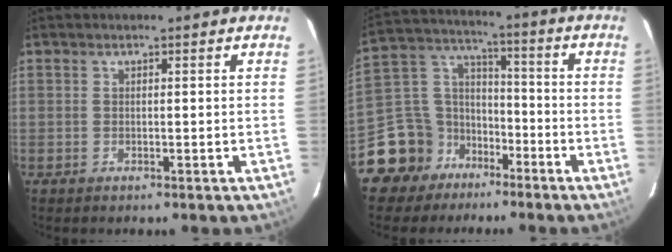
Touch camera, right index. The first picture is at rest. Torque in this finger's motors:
{"motor_torque": [0.74, -0.76, -0.11, -0.17]}